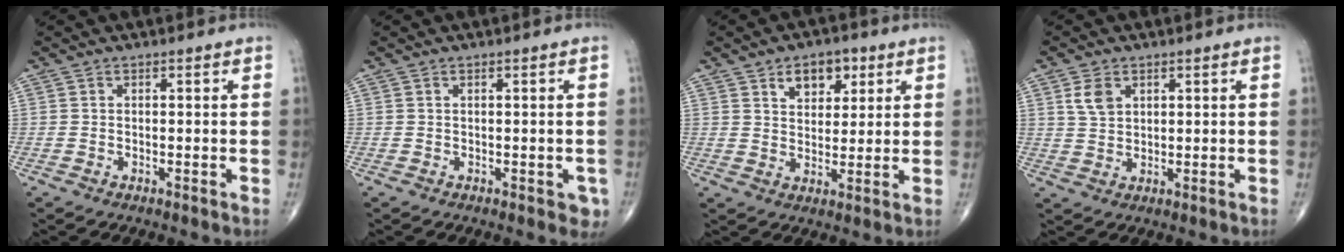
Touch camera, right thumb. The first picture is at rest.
{"total": 2.2, "force": [-0.6, 1.2, 1.7], "torque": [-0.001, 0.001, -0.006]}
{"total": 7.2, "force": [3.6, 4.6, 4.2], "torque": [-0.031, -0.015, 0.053]}
{"total": 4.2, "force": [1.9, 2.8, 2.4], "torque": [-0.038, -0.006, 0.040]}